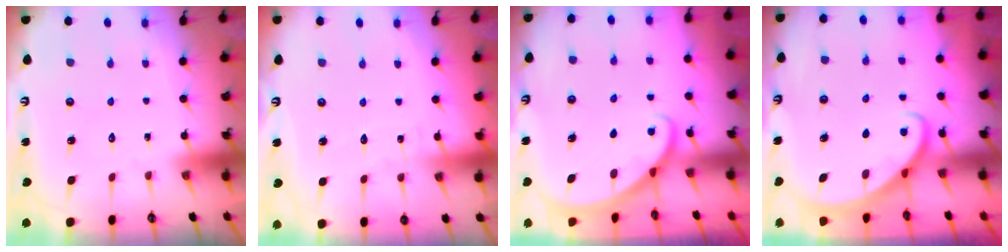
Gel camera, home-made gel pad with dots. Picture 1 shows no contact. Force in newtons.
{"total": 3.1, "press": 3.1, "slide": 0.4}
{"total": 1.9, "press": 1.9, "slide": 0.1}
{"total": 2.8, "press": 2.8, "slide": 0.2}